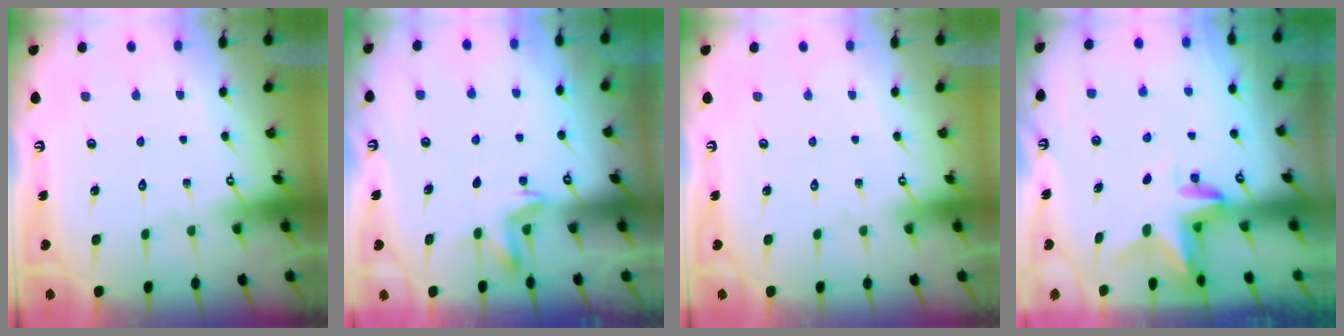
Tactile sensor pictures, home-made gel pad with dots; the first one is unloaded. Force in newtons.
{"total": 3.6, "press": 3.5, "slide": 0.6}
{"total": 0.0}
{"total": 3.0, "press": 3.0, "slide": 0.2}